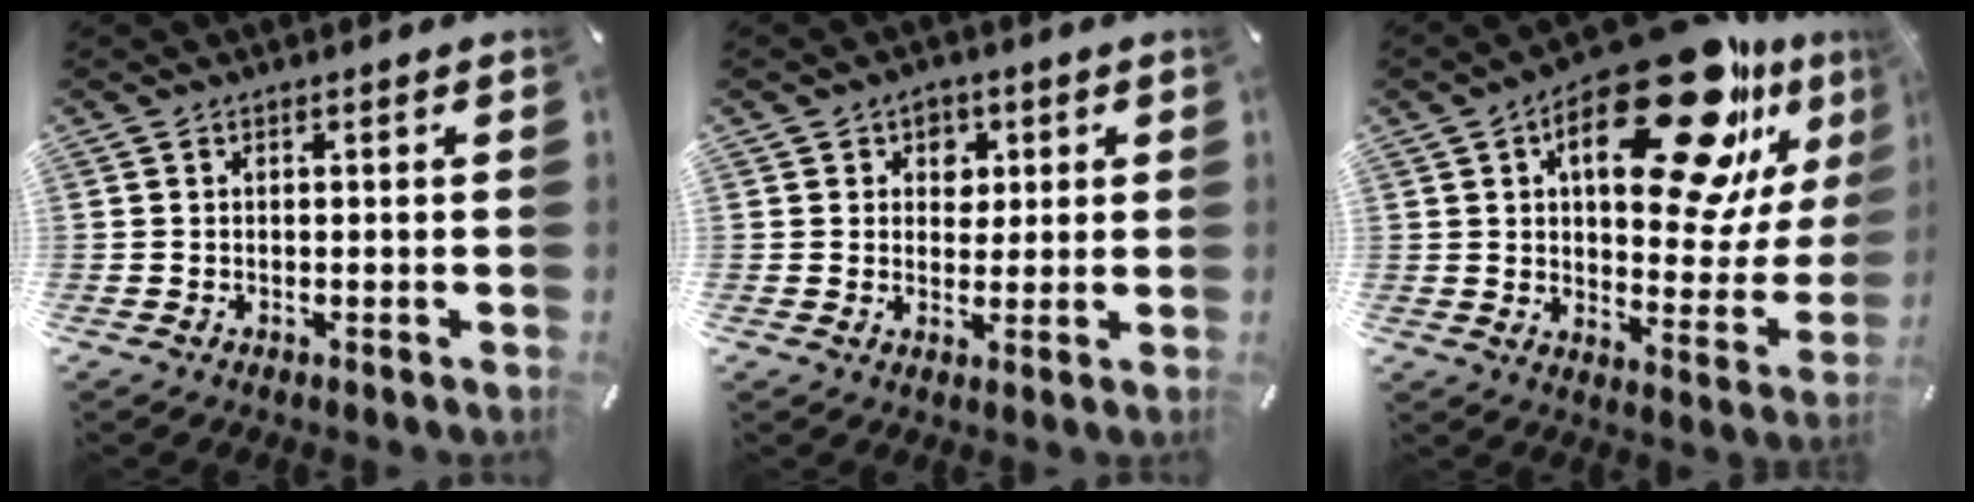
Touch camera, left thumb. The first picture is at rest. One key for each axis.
{"total": 4.7, "fx": 1.5, "fy": 4.2, "fz": 1.4, "tx": -0.008, "ty": -0.003, "tz": 0.019}
{"total": 28.1, "fx": 15.7, "fy": 12.7, "fz": 19.5, "tx": -0.259, "ty": -0.106, "tz": 0.255}